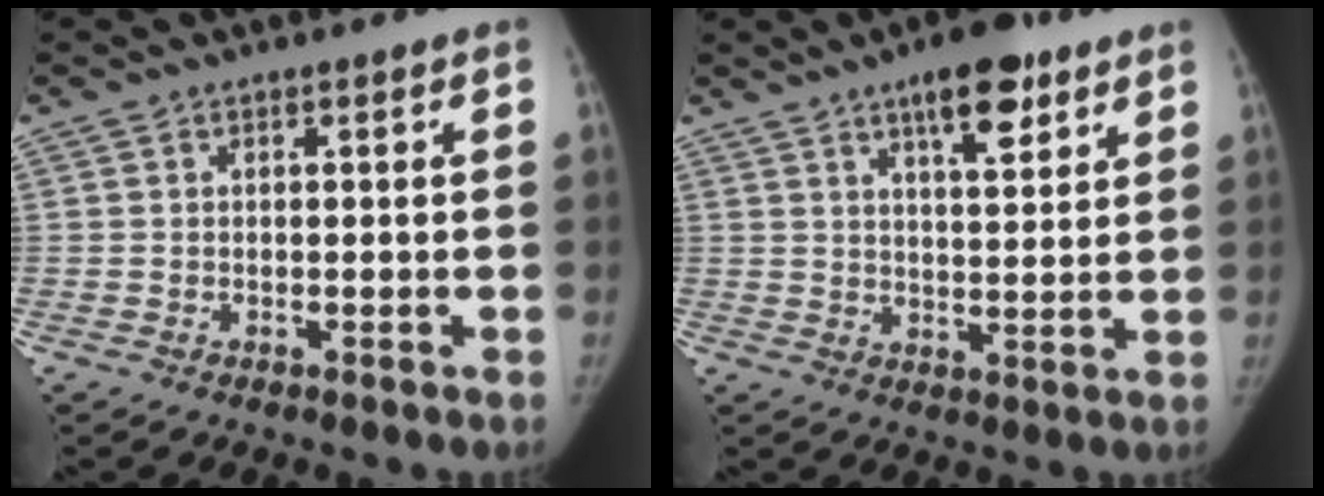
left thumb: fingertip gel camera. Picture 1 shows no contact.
{"total": 10.0, "force": [6.0, 3.6, 7.1], "torque": [-0.086, -0.031, 0.090]}